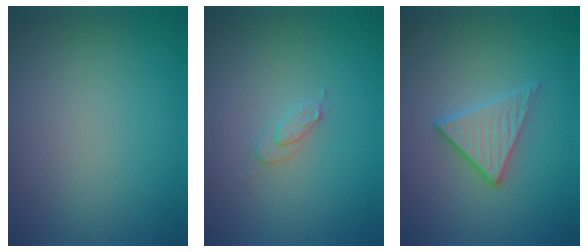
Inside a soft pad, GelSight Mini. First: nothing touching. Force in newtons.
{"total": 1.4, "press": 1.4, "slide": 0.2}
{"total": 3.0, "press": 2.7, "slide": 1.2}